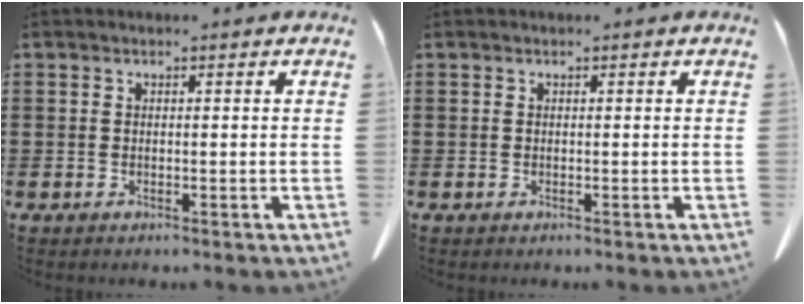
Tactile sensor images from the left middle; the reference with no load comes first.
{"total": 0.0}